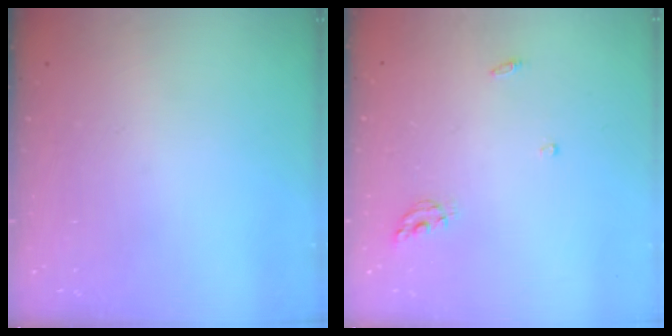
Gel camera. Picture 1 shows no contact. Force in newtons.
{"total": 5.2, "press": 5.2, "slide": 0.4}